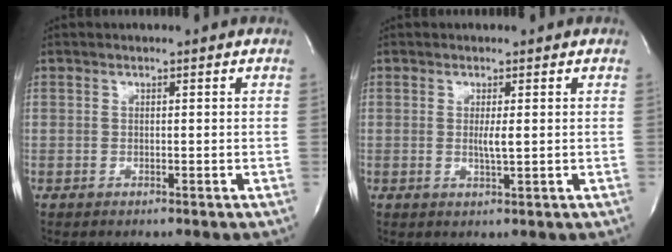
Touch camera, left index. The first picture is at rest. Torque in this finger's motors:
{"motor_torque": [0.50, -0.04, 0.05, 0.04]}